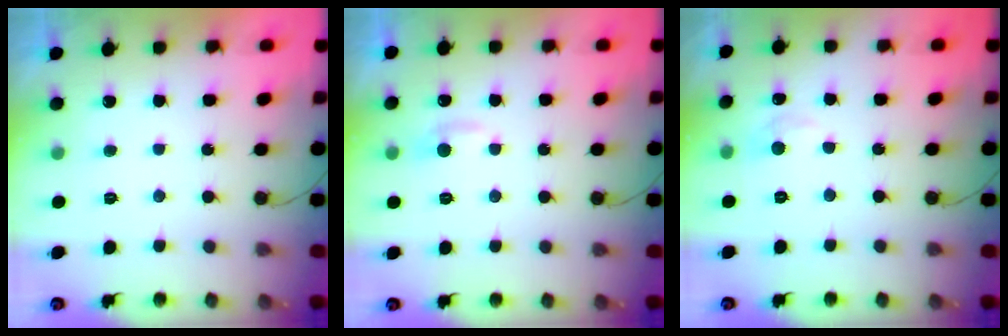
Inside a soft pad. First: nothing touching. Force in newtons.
{"total": 4.0, "press": 3.9, "slide": 0.4}
{"total": 5.3, "press": 5.2, "slide": 0.7}